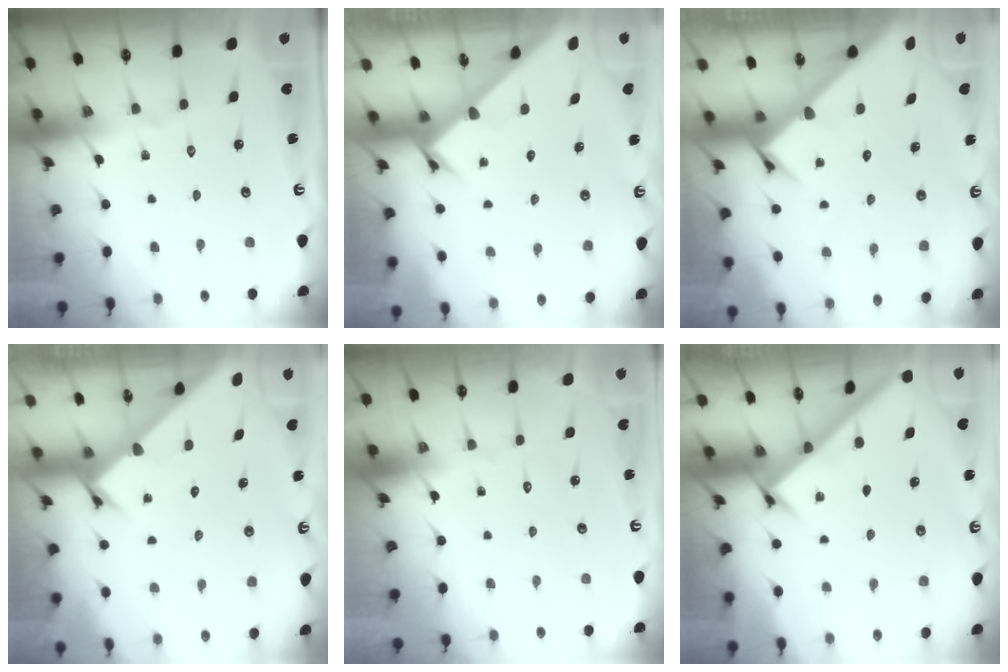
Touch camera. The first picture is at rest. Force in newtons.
{"total": 2.2, "press": 2.2, "slide": 0.1}
{"total": 3.4, "press": 3.4, "slide": 0.2}
{"total": 2.2, "press": 2.2, "slide": 0.1}
{"total": 1.7, "press": 1.7, "slide": 0.1}
{"total": 2.9, "press": 2.8, "slide": 0.3}